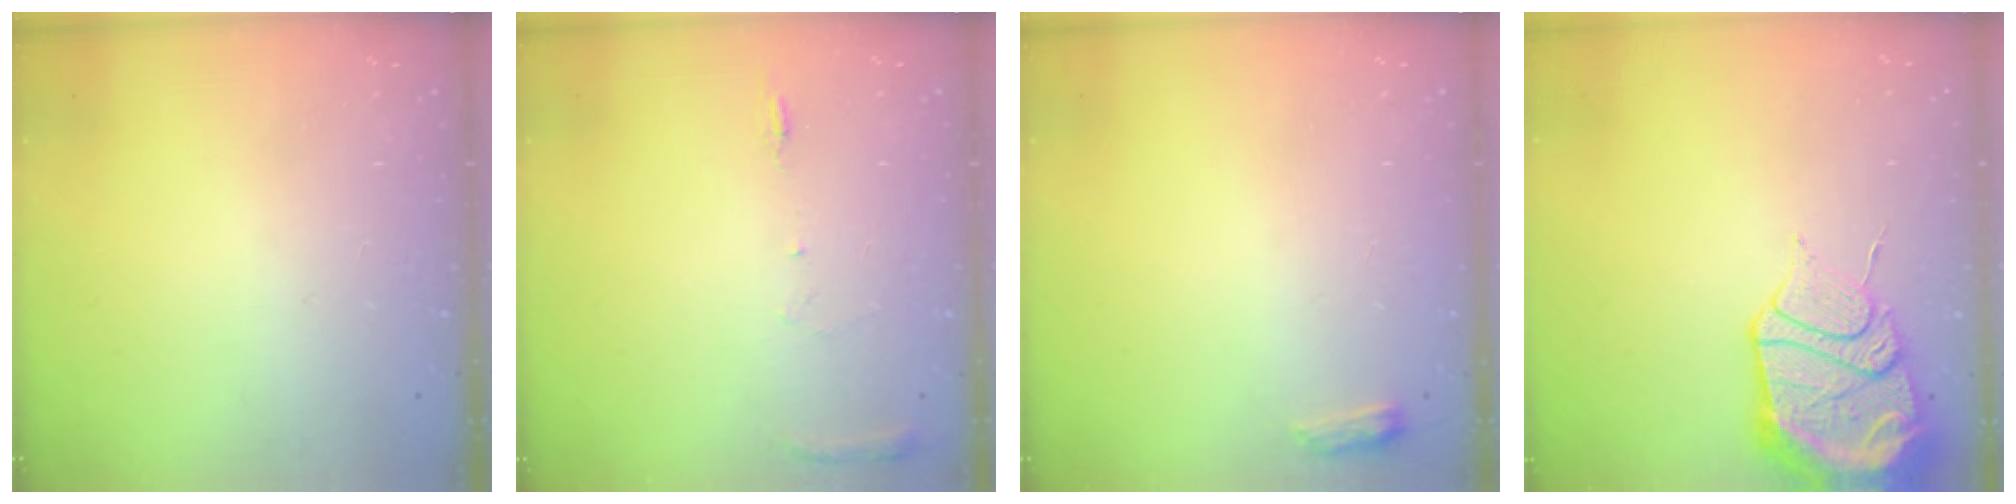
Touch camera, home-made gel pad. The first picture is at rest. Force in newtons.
{"total": 6.9, "press": 6.9, "slide": 0.7}
{"total": 3.3, "press": 3.2, "slide": 0.5}
{"total": 17.2, "press": 17.1, "slide": 1.7}